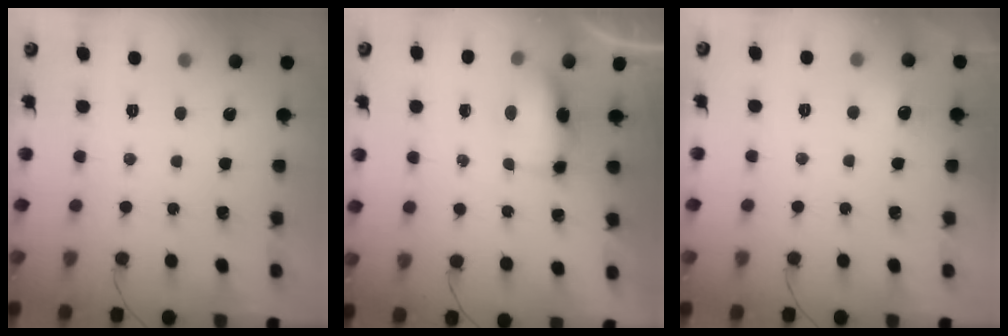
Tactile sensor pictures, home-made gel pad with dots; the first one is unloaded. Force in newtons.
{"total": 6.1, "press": 6.0, "slide": 0.6}
{"total": 7.4, "press": 3.4, "slide": 6.5}